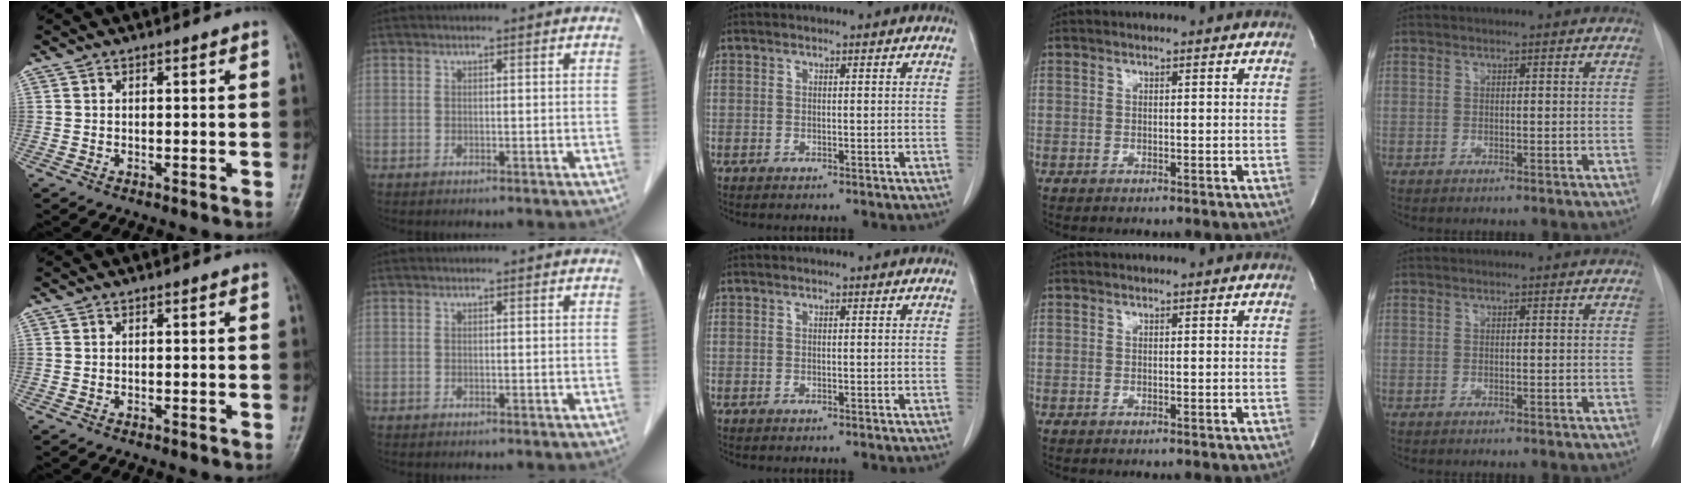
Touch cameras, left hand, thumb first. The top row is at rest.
{}